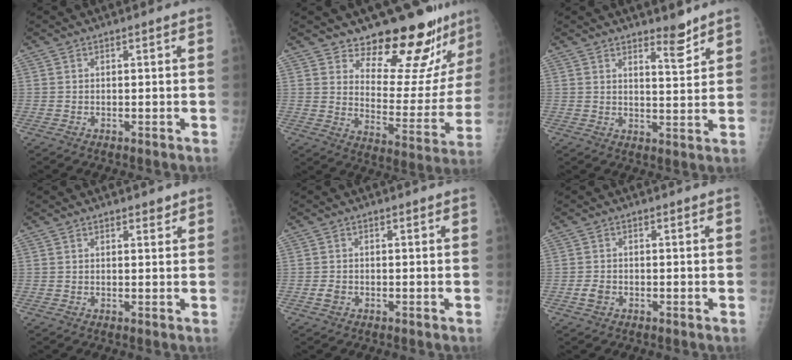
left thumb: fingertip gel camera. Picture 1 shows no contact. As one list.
[{"total": 18.7, "force": [16.3, 5.6, 7.1], "torque": [-0.040, -0.141, 0.214]}, {"total": 4.5, "force": [3.6, 1.1, 2.4], "torque": [-0.024, -0.033, 0.053]}, {"total": 1.4, "force": [1.1, 0.7, 0.6], "torque": [0.002, -0.006, 0.012]}, {"total": 1.6, "force": [-0.6, 1.2, 0.9], "torque": [-0.015, 0.002, -0.012]}, {"total": 2.2, "force": [-0.9, 1.6, 1.2], "torque": [-0.021, 0.002, -0.016]}]